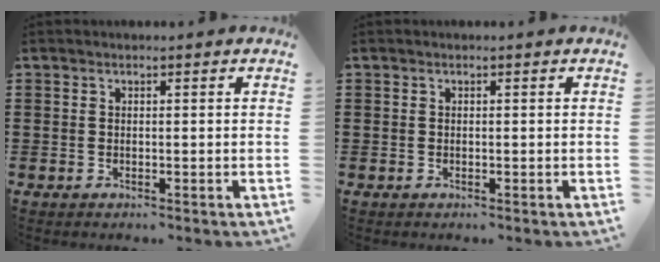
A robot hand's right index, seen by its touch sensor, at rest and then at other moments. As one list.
[{"total": 0.0}]